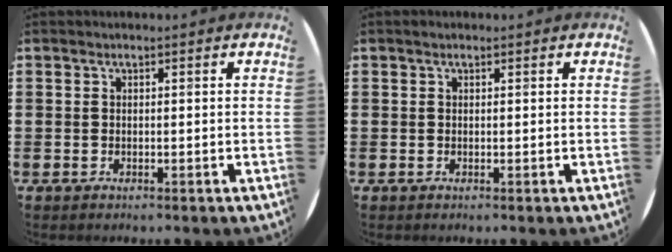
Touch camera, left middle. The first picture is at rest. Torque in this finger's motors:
{"motor_torque": [0.26, -0.20, 0.02, 0.00]}